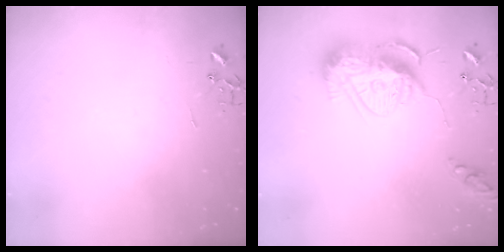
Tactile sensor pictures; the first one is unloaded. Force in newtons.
{"total": 16.0, "press": 16.0, "slide": 1.5}